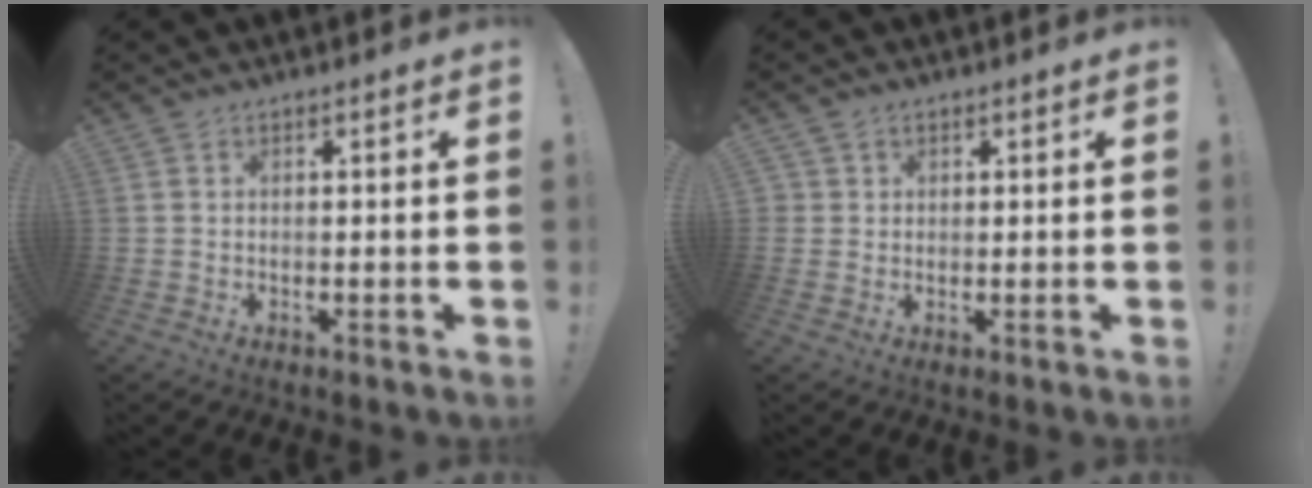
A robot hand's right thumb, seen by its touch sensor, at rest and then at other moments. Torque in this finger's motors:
{"motor_torque": [-0.37, 0.16, -0.20, -0.12, 0.00]}